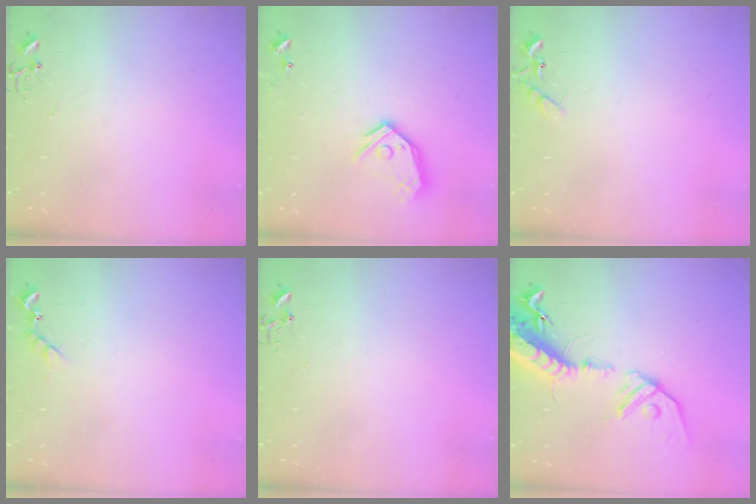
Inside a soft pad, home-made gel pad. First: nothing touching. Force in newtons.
{"total": 13.2, "press": 13.1, "slide": 1.6}
{"total": 7.6, "press": 7.6, "slide": 0.7}
{"total": 6.0, "press": 6.0, "slide": 0.6}
{"total": 0.0}
{"total": 20.4, "press": 19.9, "slide": 4.3}